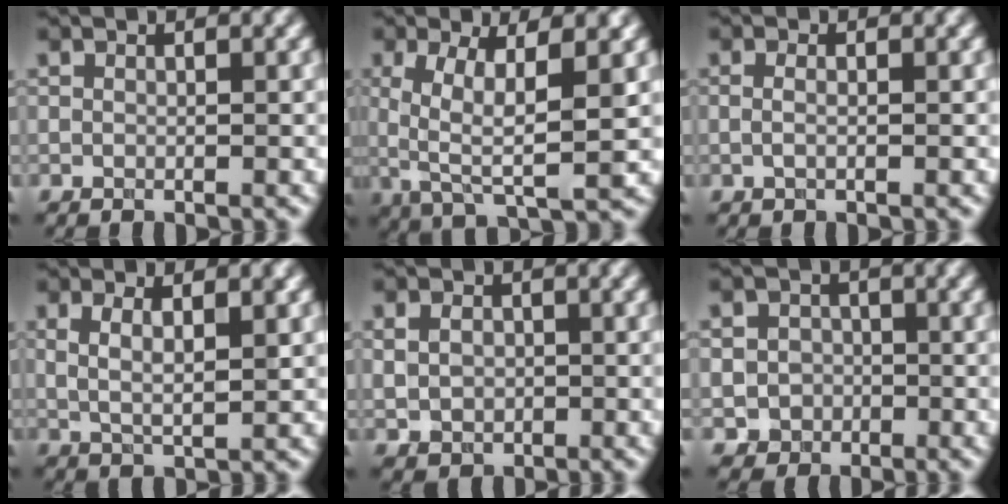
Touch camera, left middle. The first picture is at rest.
{"total": 7.0, "force": [0.4, 2.3, 6.6], "torque": [-0.131, -0.003, 0.007]}
{"total": 1.1, "force": [0.1, 0.4, 1.0], "torque": [-0.016, -0.011, -0.005]}
{"total": 3.2, "force": [1.0, 1.0, 2.8], "torque": [-0.053, -0.004, 0.020]}
{"total": 2.7, "force": [0.1, 2.2, 1.5], "torque": [-0.030, -0.003, 0.002]}
{"total": 3.1, "force": [-0.7, 2.9, 0.8], "torque": [0.009, -0.001, -0.019]}